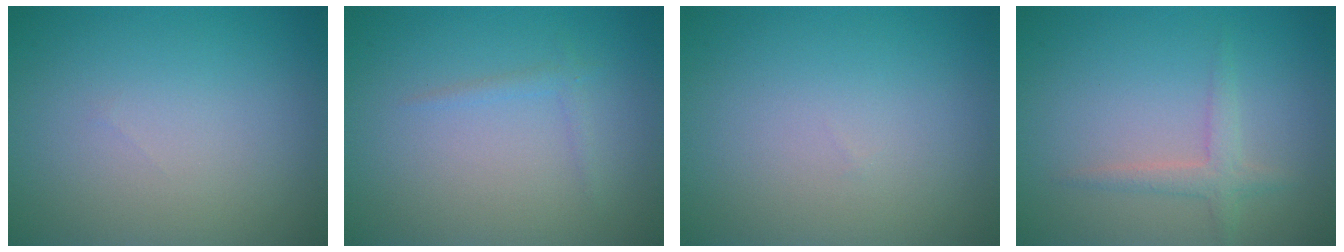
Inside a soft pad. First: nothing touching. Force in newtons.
{"total": 0.8, "press": 0.8, "slide": 0.0}
{"total": 0.0}
{"total": 1.9, "press": 1.9, "slide": 0.1}